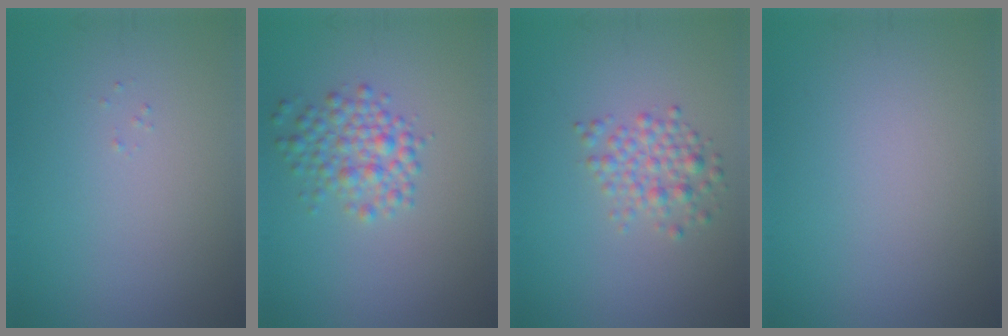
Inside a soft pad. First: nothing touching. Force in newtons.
{"total": 3.1, "press": 3.1, "slide": 0.1}
{"total": 2.5, "press": 2.5, "slide": 0.1}
{"total": 0.0}